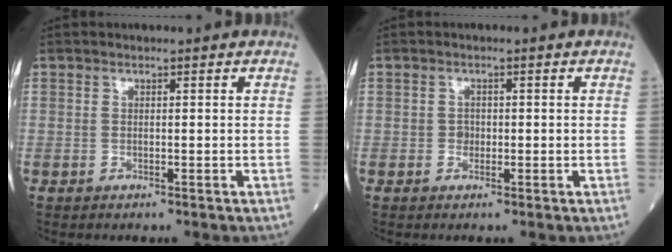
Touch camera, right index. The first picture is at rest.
{"total": 1.2, "force": [-0.2, 1.1, 0.6], "torque": [-0.007, 0.004, -0.003]}